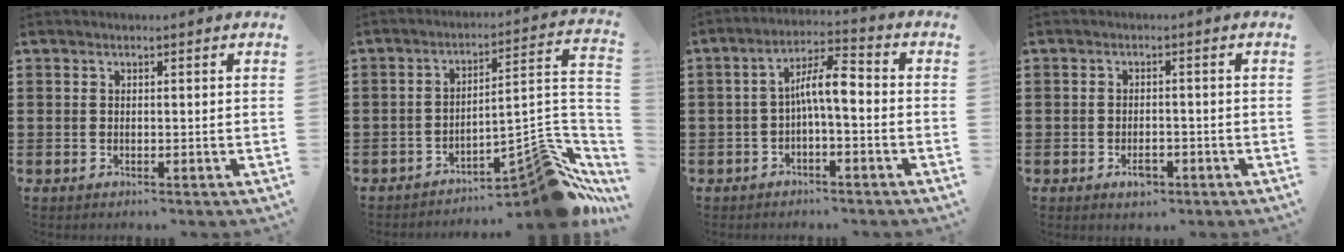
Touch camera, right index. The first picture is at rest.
{"total": 10.1, "force": [-7.7, 3.3, 5.6], "torque": [-0.055, 0.008, -0.143]}
{"total": 6.7, "force": [-0.6, 1.9, 6.4], "torque": [-0.127, 0.011, -0.016]}
{"total": 2.5, "force": [-1.4, 1.3, 1.6], "torque": [-0.032, 0.002, -0.028]}